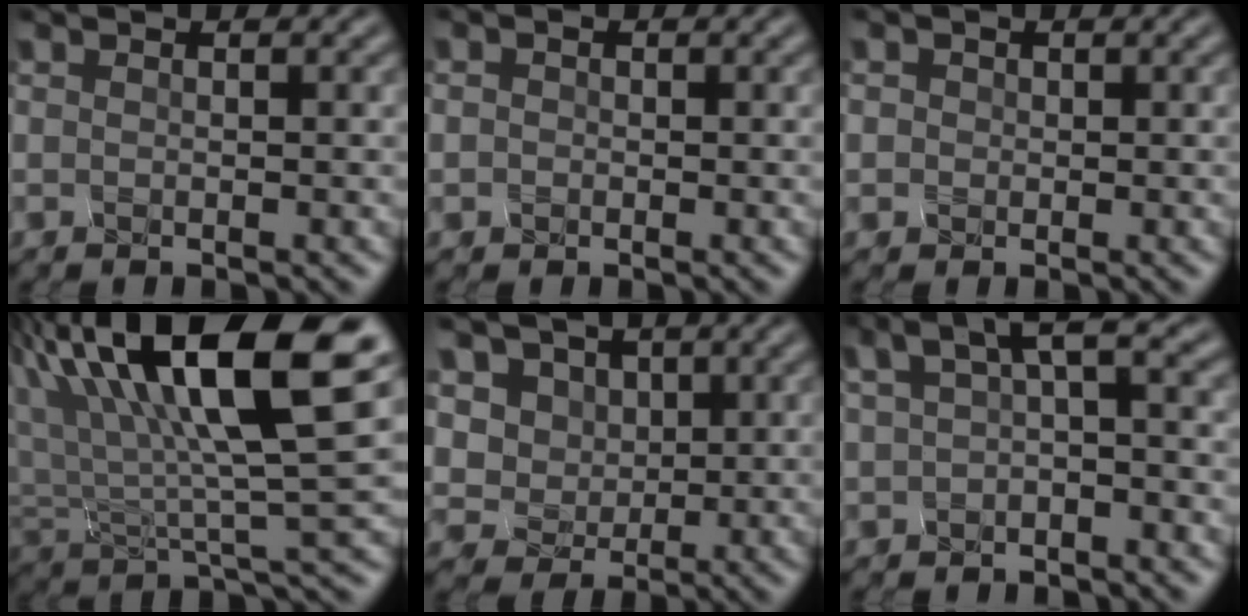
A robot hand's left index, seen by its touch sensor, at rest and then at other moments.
{"total": 1.0, "force": [-0.1, 0.0, -0.9], "torque": [0.003, -0.002, 0.012]}
{"total": 1.1, "force": [0.0, 0.3, -1.1], "torque": [0.009, -0.001, 0.012]}
{"total": 13.8, "force": [7.3, 4.0, 11.0], "torque": [-0.217, 0.013, 0.143]}
{"total": 4.9, "force": [3.0, 3.8, 0.9], "torque": [-0.042, -0.006, 0.056]}
{"total": 2.2, "force": [0.4, 0.1, 2.2], "torque": [-0.043, 0.014, 0.014]}